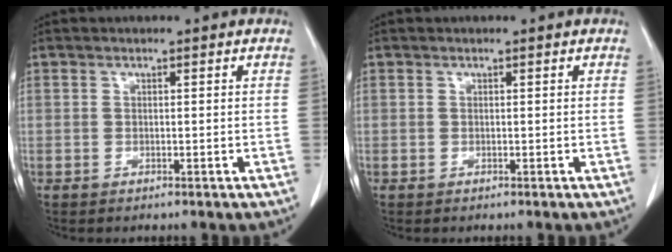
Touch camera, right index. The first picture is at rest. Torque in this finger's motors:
{"motor_torque": [0.03, 0.00, -0.01, 0.01]}